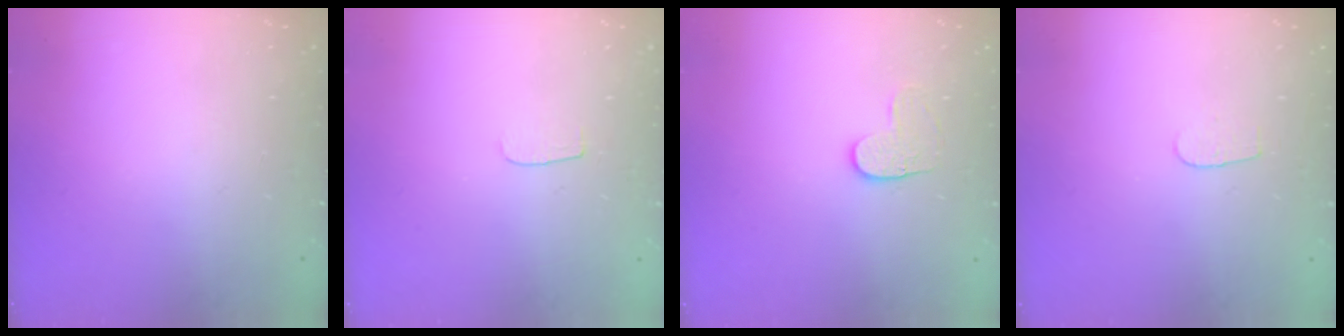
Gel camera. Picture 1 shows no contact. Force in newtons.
{"total": 3.5, "press": 3.4, "slide": 0.4}
{"total": 4.0, "press": 4.0, "slide": 0.4}
{"total": 3.1, "press": 3.1, "slide": 0.2}